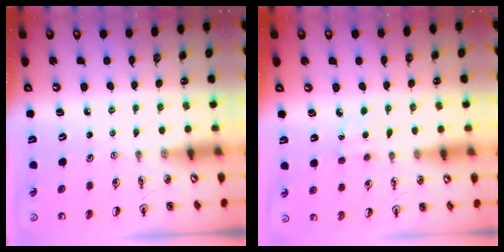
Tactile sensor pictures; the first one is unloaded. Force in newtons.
{"total": 4.5, "press": 4.4, "slide": 0.5}